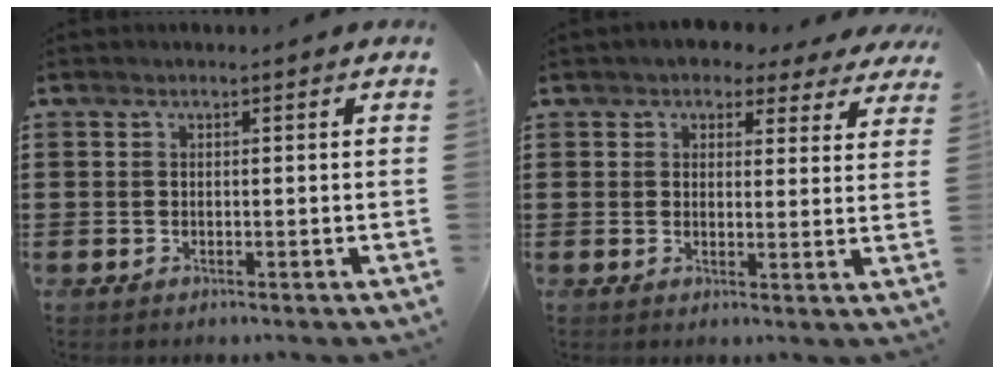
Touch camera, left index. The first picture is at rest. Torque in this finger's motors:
{"motor_torque": [1.03, -1.10, 0.02, 0.03]}